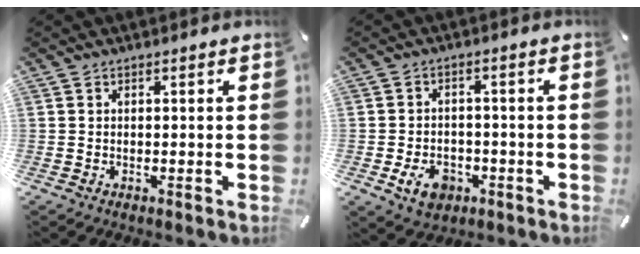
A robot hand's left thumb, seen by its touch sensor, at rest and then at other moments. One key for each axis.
{"total": 6.7, "fx": -2.6, "fy": 5.0, "fz": 3.6, "tx": -0.075, "ty": 0.006, "tz": -0.049}